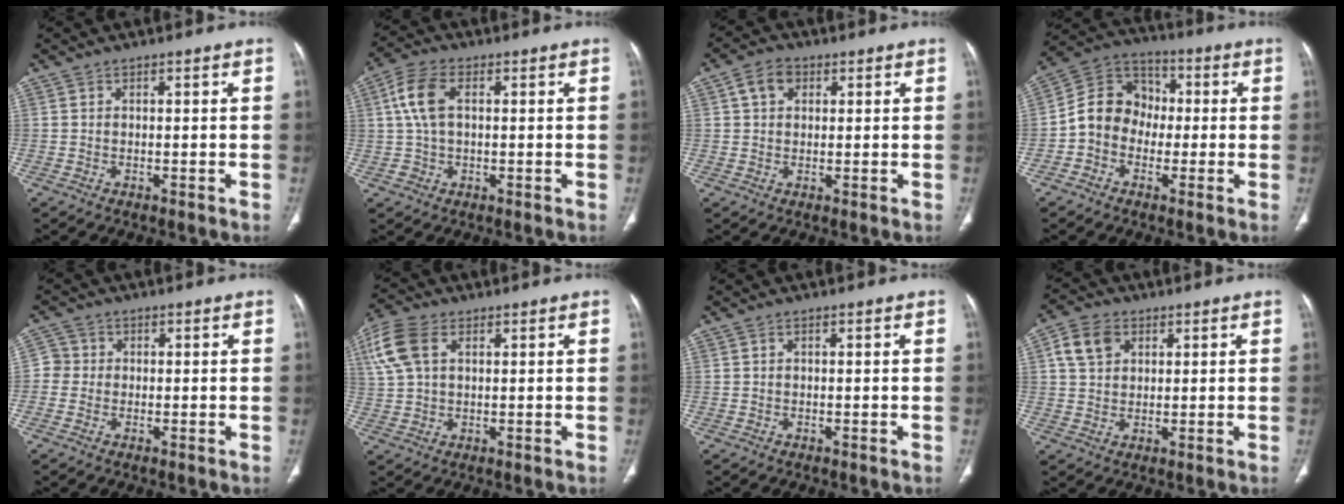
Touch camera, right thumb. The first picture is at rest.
{"total": 7.3, "force": [1.5, 4.4, 5.6], "torque": [-0.122, 0.016, 0.028]}
{"total": 4.8, "force": [1.8, 3.5, 2.7], "torque": [-0.037, 0.005, 0.030]}
{"total": 10.4, "force": [-1.6, 9.0, 5.0], "torque": [-0.061, 0.038, -0.046]}
{"total": 2.9, "force": [-0.2, 2.8, 0.5], "torque": [0.013, 0.008, -0.012]}
{"total": 10.3, "force": [3.7, 6.3, 7.2], "torque": [-0.175, 0.015, 0.075]}
{"total": 0.0}
{"total": 6.5, "force": [2.5, 4.8, 3.6], "torque": [-0.055, 0.002, 0.046]}